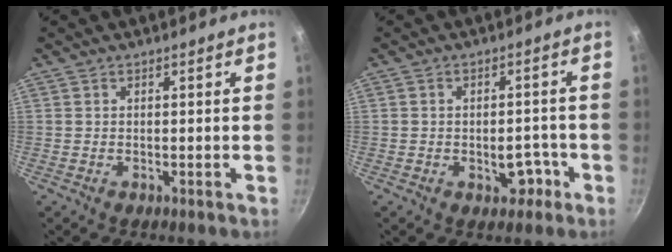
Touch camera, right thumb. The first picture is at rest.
{"total": 4.9, "force": [-2.0, 3.2, 3.2], "torque": [-0.012, 0.021, -0.023]}